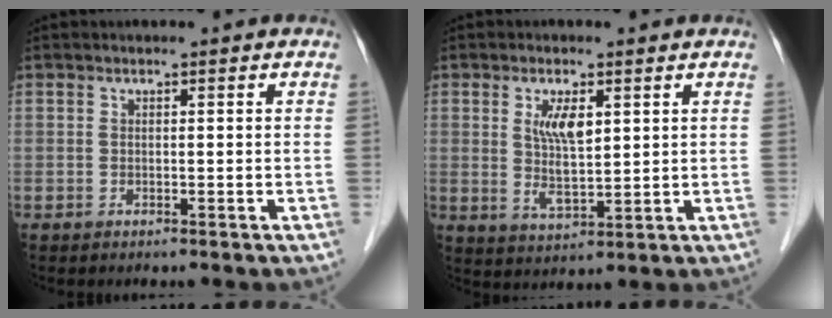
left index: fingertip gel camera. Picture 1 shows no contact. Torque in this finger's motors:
{"motor_torque": [0.69, 0.53, 0.03, 0.01]}